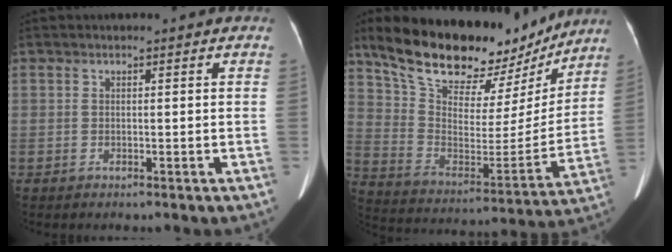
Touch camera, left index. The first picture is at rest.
{"total": 25.4, "force": [21.1, 8.3, 11.3], "torque": [-0.189, -0.013, 0.321]}